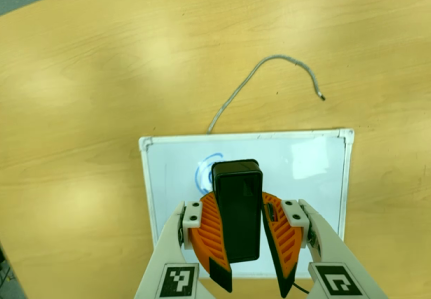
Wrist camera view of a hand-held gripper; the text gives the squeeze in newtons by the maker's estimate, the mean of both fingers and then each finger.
{"total": 12.1, "left": 11.5, "right": 12.6}